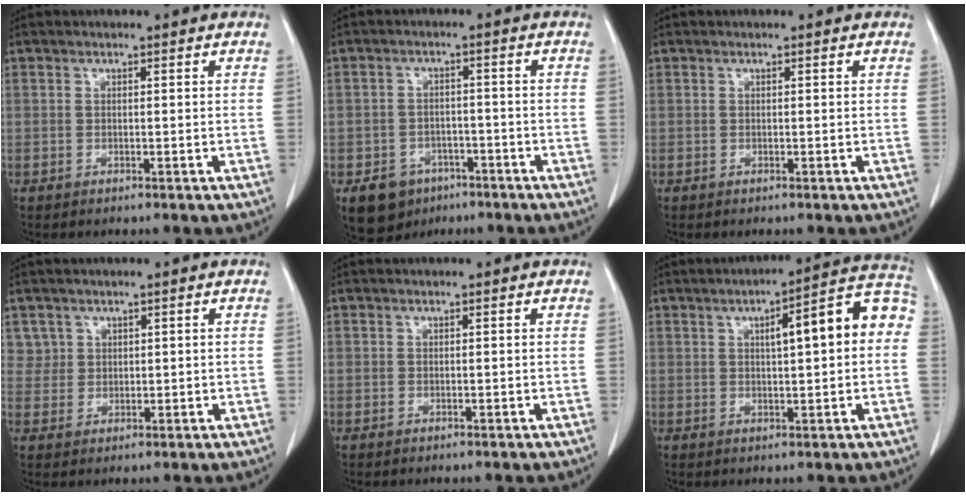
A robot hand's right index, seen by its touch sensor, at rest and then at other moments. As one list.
[{"total": 6.6, "force": [-4.0, 5.0, 1.7], "torque": [-0.029, 0.008, -0.052]}, {"total": 0.0}, {"total": 2.8, "force": [1.6, 2.3, -0.3], "torque": [0.019, 0.005, 0.024]}, {"total": 0.0}, {"total": 11.3, "force": [1.9, 2.2, 10.9], "torque": [-0.143, 0.038, 0.019]}]